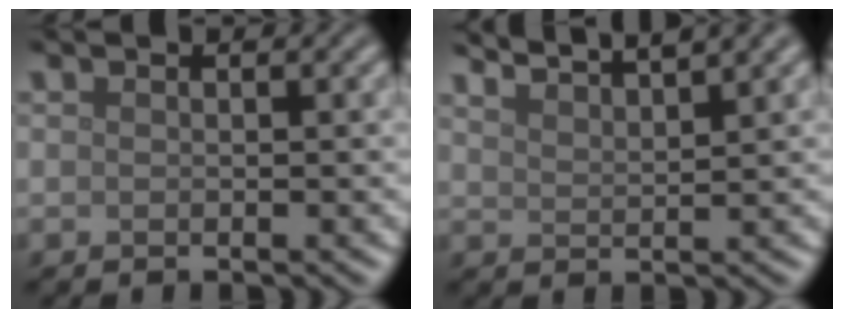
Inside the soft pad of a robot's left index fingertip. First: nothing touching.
{"total": 5.4, "force": [4.8, 0.9, 2.4], "torque": [-0.019, 0.020, 0.050]}